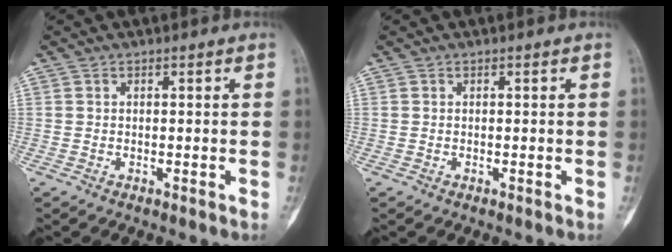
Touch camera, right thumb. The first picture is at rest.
{"total": 0.0}